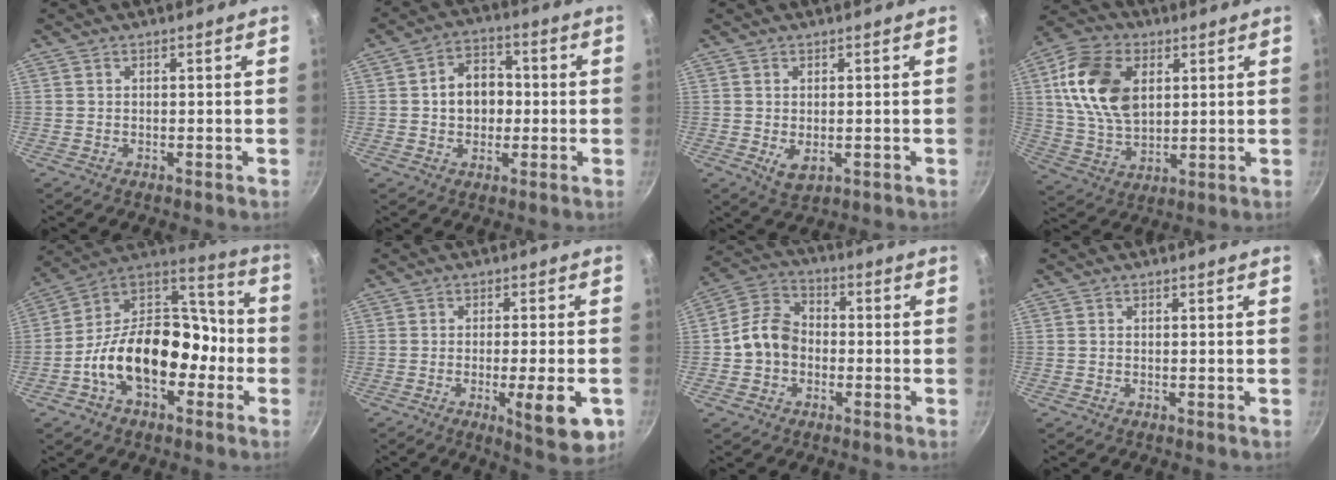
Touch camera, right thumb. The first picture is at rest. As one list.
[{"total": 8.7, "force": [0.0, 6.8, 5.5], "torque": [-0.050, 0.015, -0.007]}, {"total": 3.5, "force": [-0.5, 2.2, 2.7], "torque": [-0.046, -0.014, 0.000]}, {"total": 16.3, "force": [4.1, 10.8, 11.6], "torque": [-0.199, -0.007, 0.079]}, {"total": 21.0, "force": [-6.2, 13.5, 14.9], "torque": [-0.199, 0.079, -0.115]}, {"total": 10.6, "force": [-3.4, 2.4, 9.8], "torque": [-0.126, 0.001, -0.043]}, {"total": 5.0, "force": [-1.4, 3.1, 3.6], "torque": [-0.072, 0.028, -0.036]}, {"total": 0.0}]